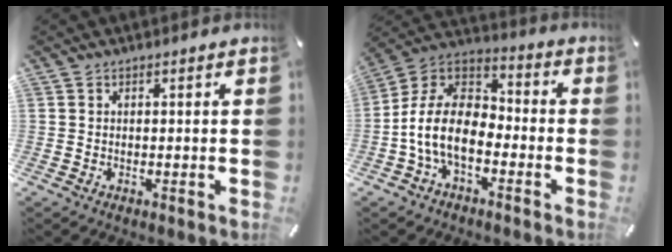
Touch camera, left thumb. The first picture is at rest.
{"total": 13.3, "force": [-6.5, 7.6, 8.8], "torque": [-0.191, 0.022, -0.125]}